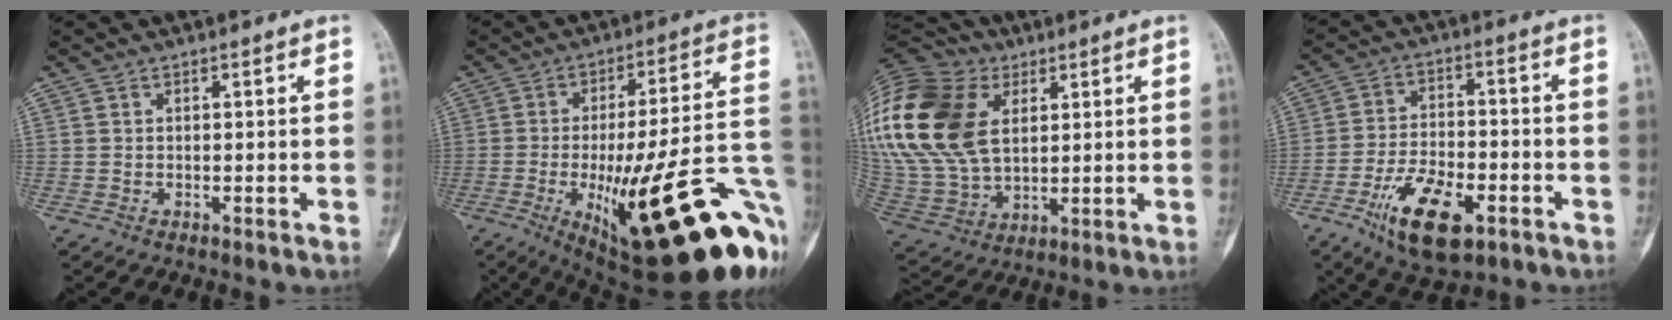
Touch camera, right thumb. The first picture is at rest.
{"total": 33.0, "force": [-10.6, 8.5, 30.1], "torque": [-0.357, 0.017, -0.141]}
{"total": 29.3, "force": [8.7, 19.7, 19.9], "torque": [-0.469, 0.024, 0.176]}
{"total": 13.6, "force": [-6.7, 6.3, 10.1], "torque": [-0.167, 0.022, -0.111]}